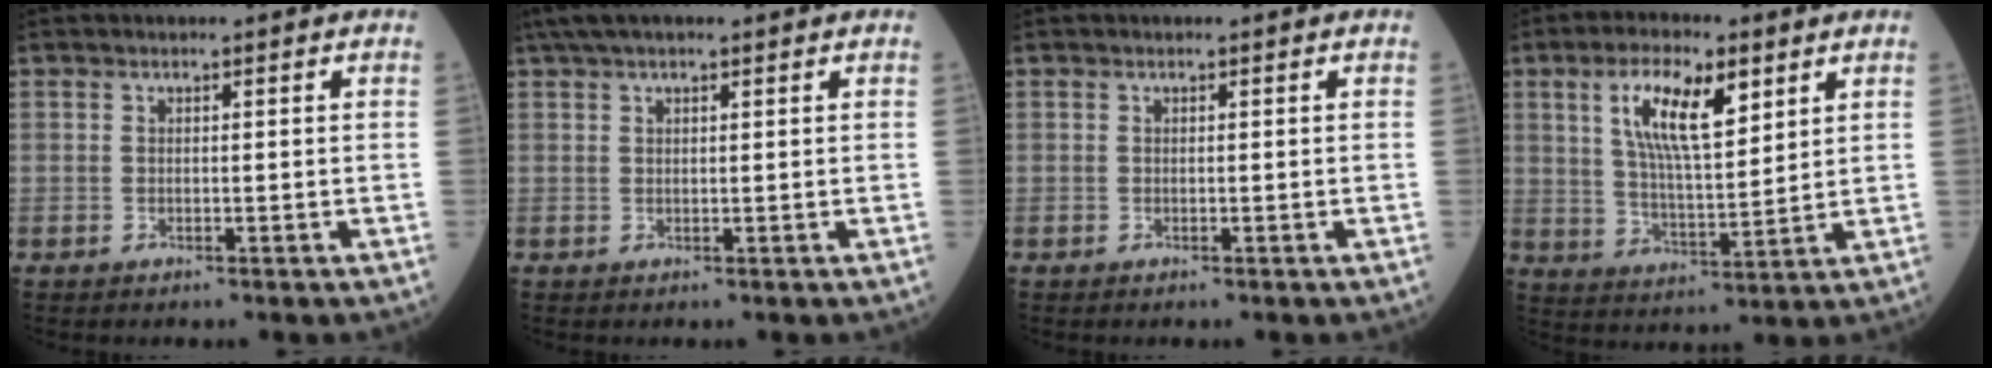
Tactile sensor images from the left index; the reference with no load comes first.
{"total": 6.4, "force": [5.0, 1.2, 3.7], "torque": [-0.060, 0.043, 0.086]}
{"total": 0.0}
{"total": 10.7, "force": [5.0, 3.2, 8.9], "torque": [-0.172, 0.012, 0.096]}